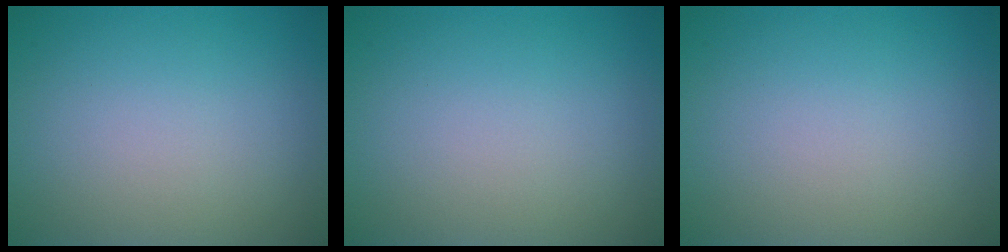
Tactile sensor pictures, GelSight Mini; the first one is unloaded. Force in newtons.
{"total": 0.0}
{"total": 0.0}